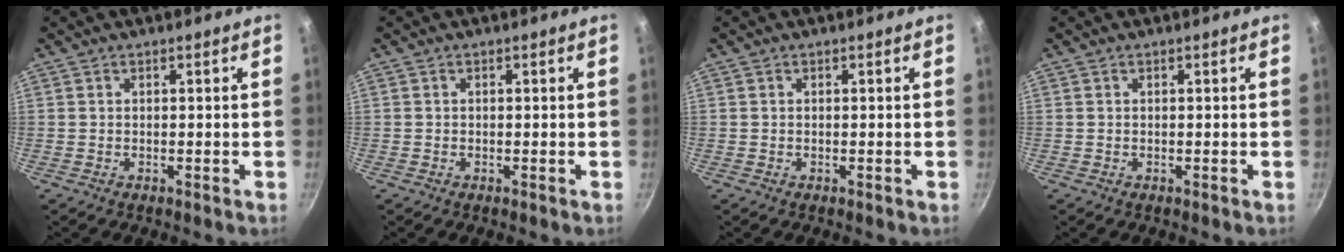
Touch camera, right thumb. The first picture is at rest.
{"total": 0.0}
{"total": 0.0}
{"total": 0.0}